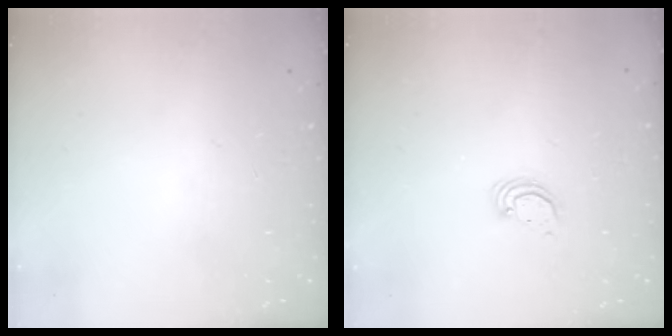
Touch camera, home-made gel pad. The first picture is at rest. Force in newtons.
{"total": 2.6, "press": 2.6, "slide": 0.2}